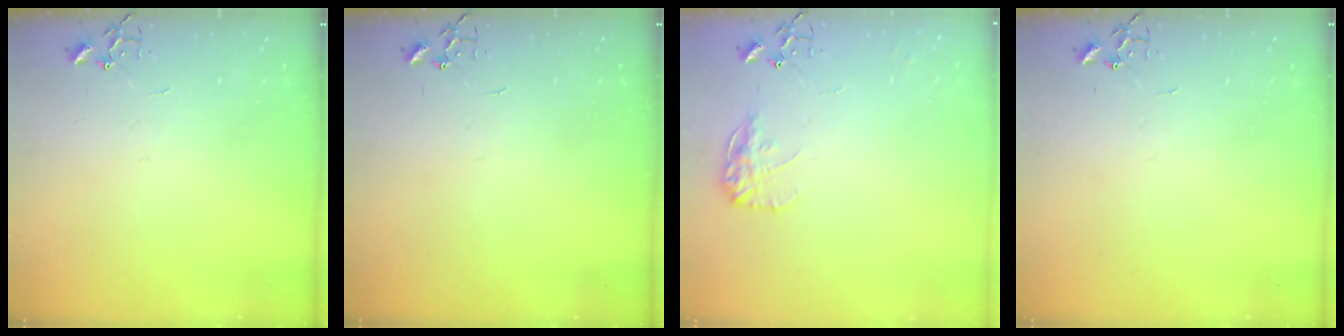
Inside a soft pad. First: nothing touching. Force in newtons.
{"total": 0.0}
{"total": 10.9, "press": 10.9, "slide": 0.4}
{"total": 0.0}